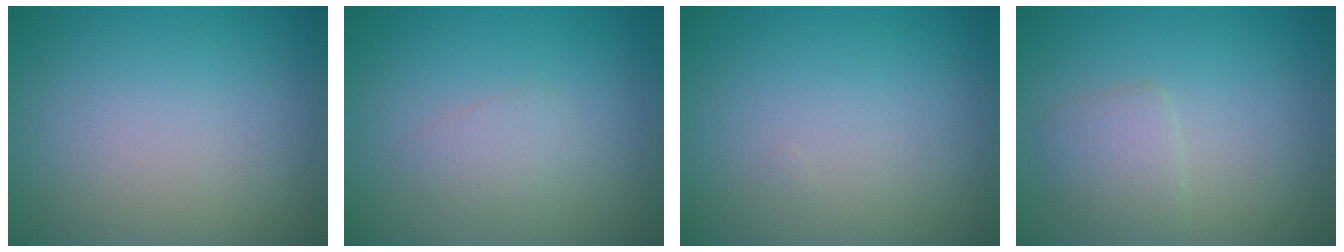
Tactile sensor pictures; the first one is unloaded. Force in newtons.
{"total": 1.4, "press": 1.4, "slide": 0.1}
{"total": 0.0}
{"total": 1.9, "press": 1.9, "slide": 0.0}